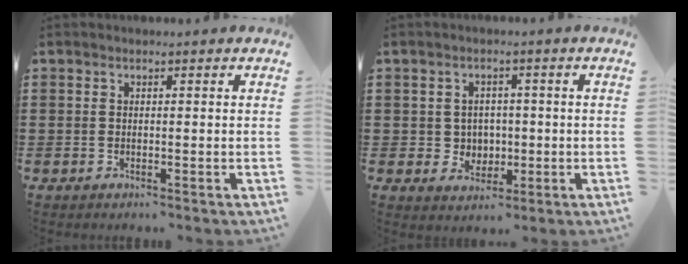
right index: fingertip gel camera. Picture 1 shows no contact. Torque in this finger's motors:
{"motor_torque": [1.27, 0.87, 0.23, 0.02]}